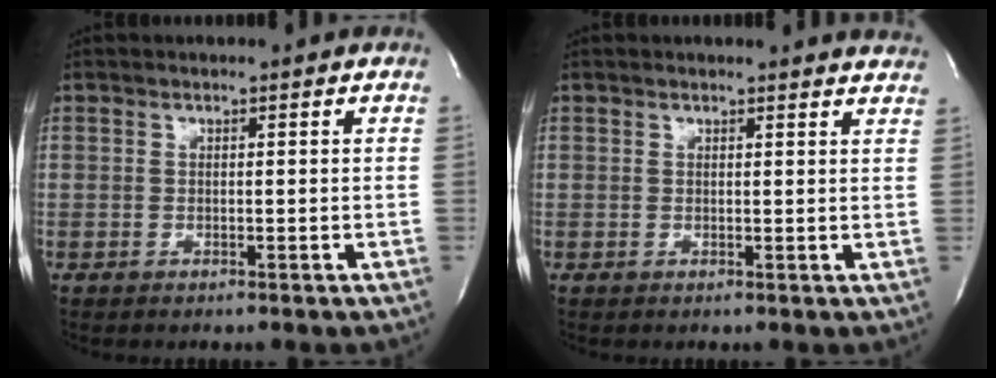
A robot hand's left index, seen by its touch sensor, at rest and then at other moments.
{"total": 5.9, "force": [5.9, 0.4, 0.6], "torque": [0.006, -0.023, 0.033]}